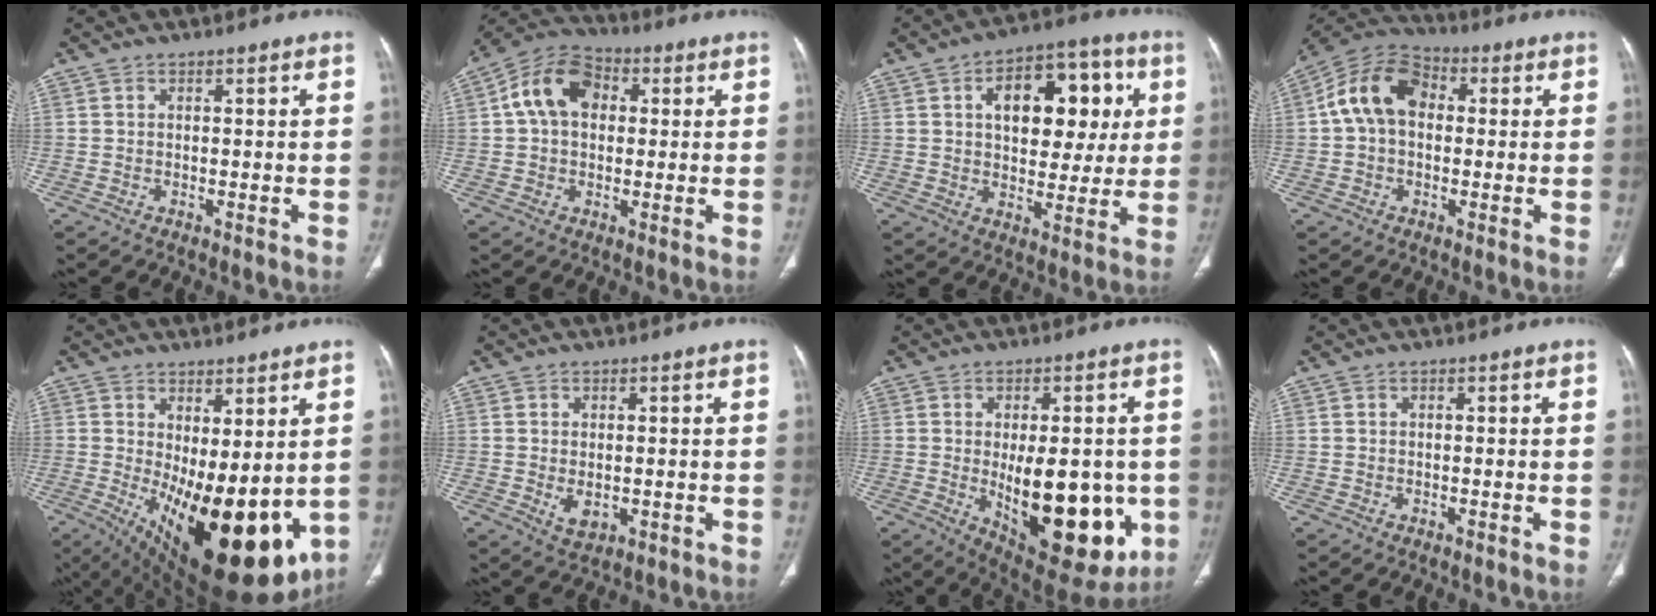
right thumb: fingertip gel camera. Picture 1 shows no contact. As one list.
[{"total": 11.7, "force": [2.2, 8.3, 7.9], "torque": [-0.126, 0.024, 0.027]}, {"total": 17.2, "force": [4.4, 10.5, 12.9], "torque": [-0.131, 0.014, 0.066]}, {"total": 12.1, "force": [1.4, 8.6, 8.4], "torque": [-0.143, 0.033, 0.010]}, {"total": 22.2, "force": [-2.4, 9.4, 20.0], "torque": [-0.265, -0.039, -0.003]}, {"total": 3.6, "force": [-0.3, 2.2, 2.8], "torque": [-0.043, -0.008, 0.005]}, {"total": 22.0, "force": [-3.5, 10.5, 18.9], "torque": [-0.220, -0.023, -0.015]}, {"total": 0.0}]